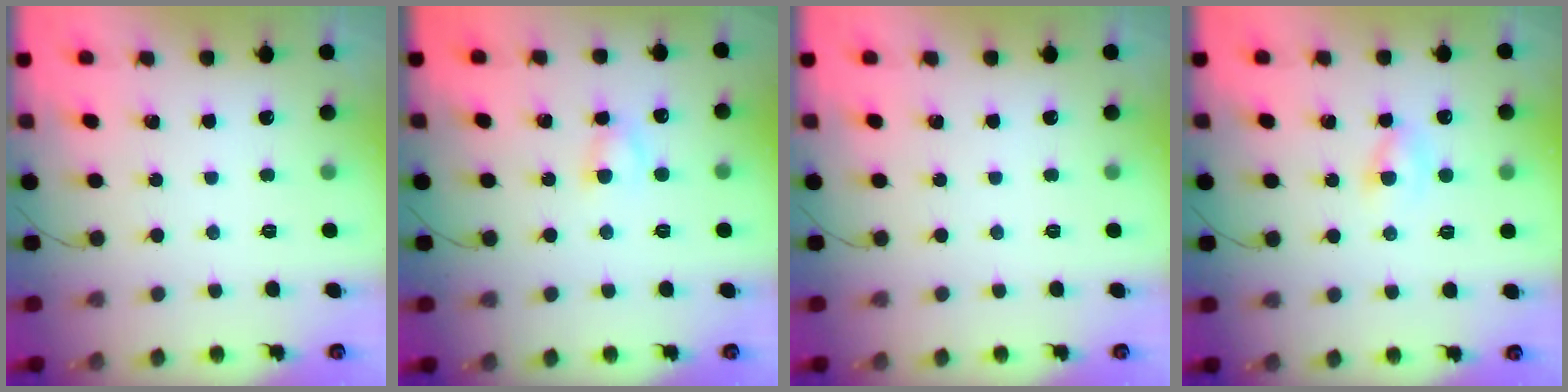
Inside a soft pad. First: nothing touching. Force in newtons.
{"total": 3.6, "press": 3.4, "slide": 1.0}
{"total": 0.0}
{"total": 2.3, "press": 2.1, "slide": 1.0}